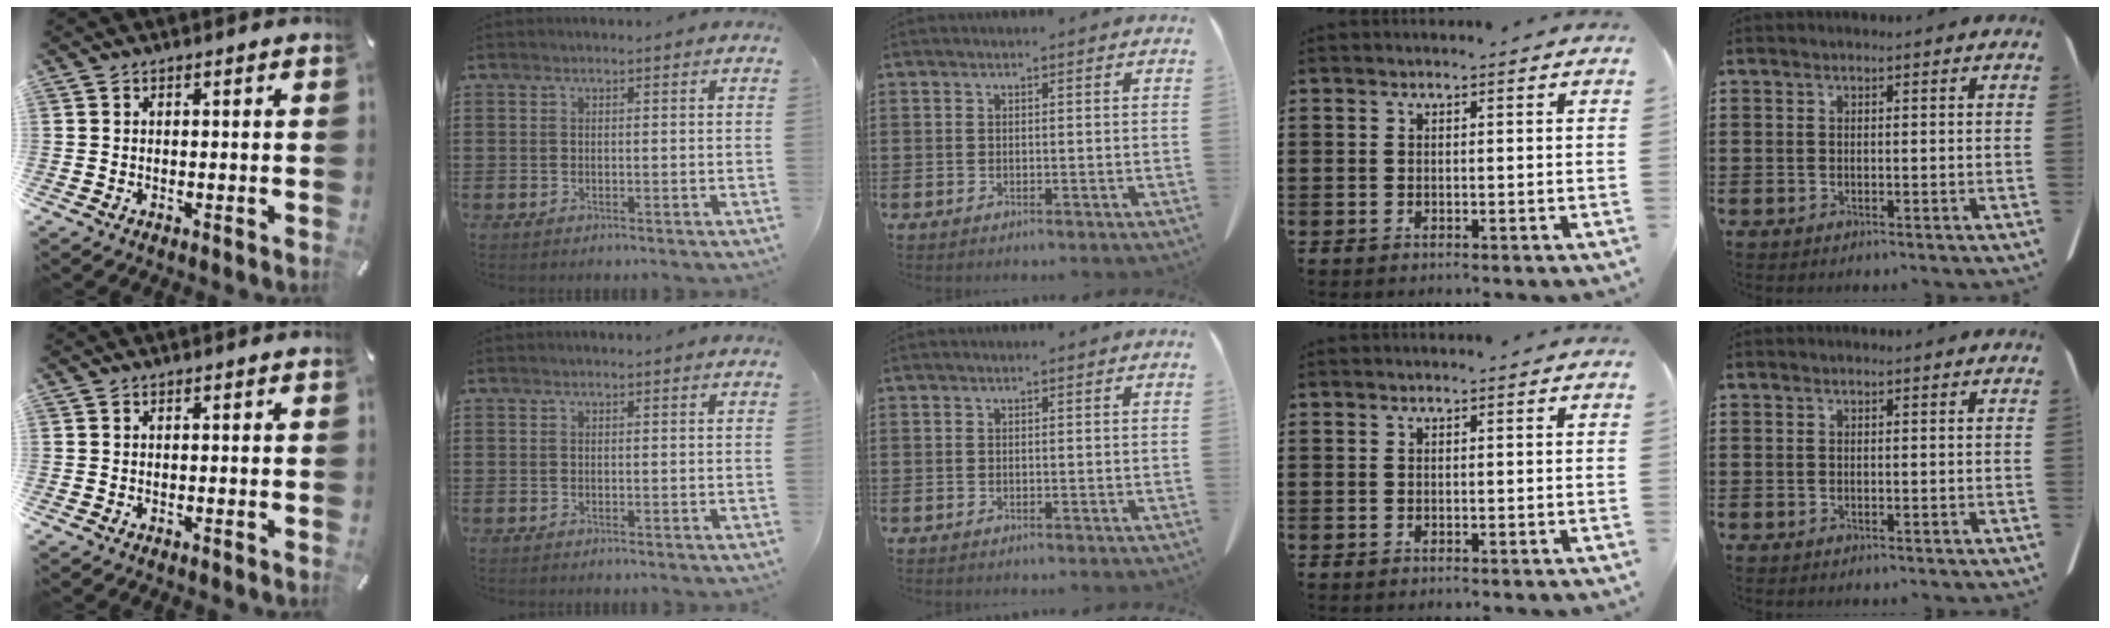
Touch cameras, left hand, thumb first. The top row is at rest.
{}